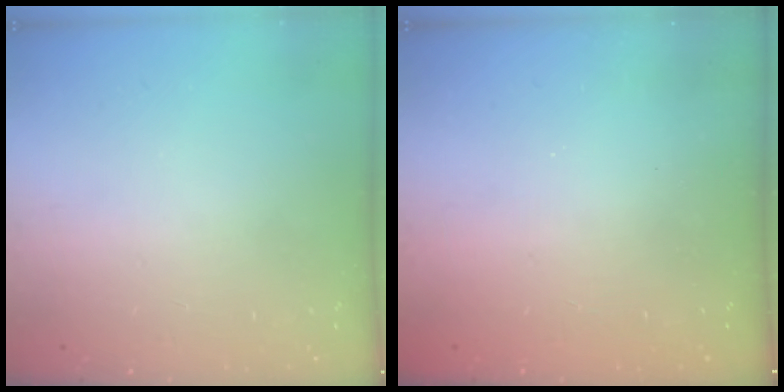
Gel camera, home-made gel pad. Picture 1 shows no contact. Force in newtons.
{"total": 2.3, "press": 2.2, "slide": 0.8}